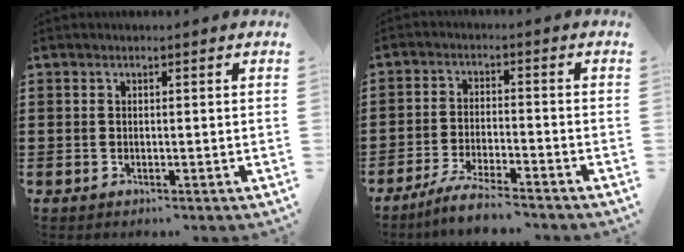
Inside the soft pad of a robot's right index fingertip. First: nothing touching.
{"total": 4.8, "force": [-4.4, -0.1, 1.7], "torque": [-0.043, -0.007, -0.088]}